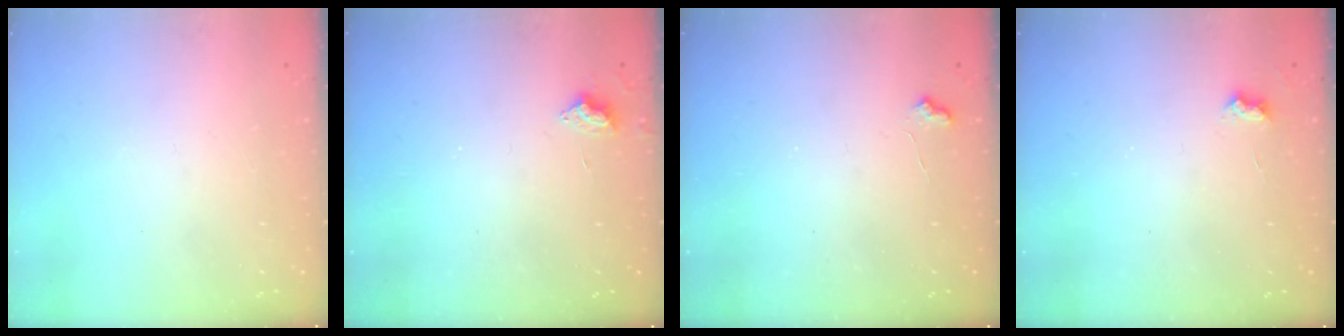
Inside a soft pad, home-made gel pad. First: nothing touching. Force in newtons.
{"total": 7.2, "press": 7.2, "slide": 0.9}
{"total": 5.2, "press": 5.1, "slide": 0.7}
{"total": 3.9, "press": 3.9, "slide": 0.5}